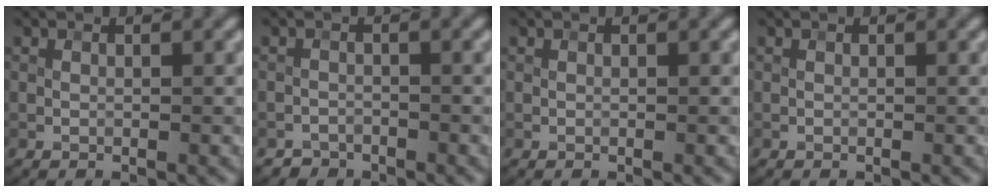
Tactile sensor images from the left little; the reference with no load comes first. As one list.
[{"total": 1.5, "force": [-1.3, 0.7, -0.2], "torque": [0.009, 0.008, -0.024]}, {"total": 0.0}, {"total": 0.0}]